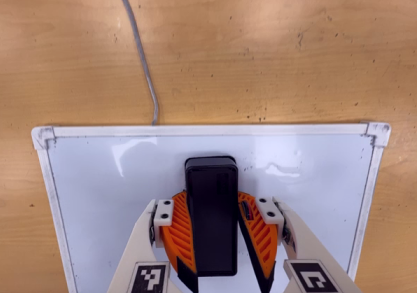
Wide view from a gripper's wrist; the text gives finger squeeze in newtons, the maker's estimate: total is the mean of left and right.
{"total": 13.3, "left": 14.7, "right": 12.0}